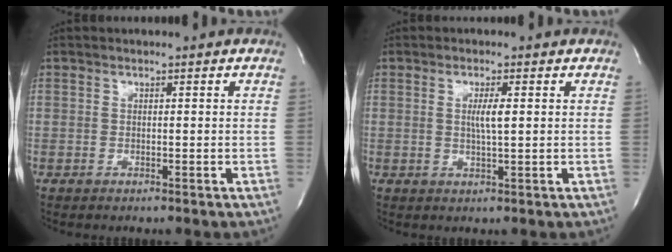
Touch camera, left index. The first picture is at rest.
{"total": 2.7, "force": [0.5, 0.0, 2.7], "torque": [-0.053, -0.002, 0.008]}